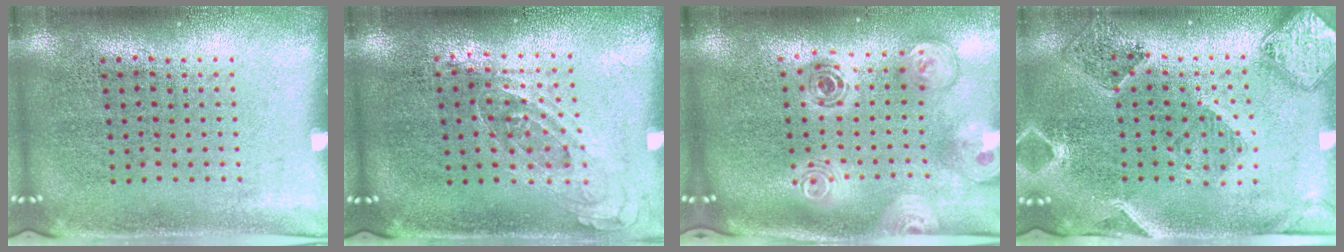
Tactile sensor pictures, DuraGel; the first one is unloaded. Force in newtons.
{"total": 0.7, "press": 0.5, "slide": 0.4}
{"total": 2.0, "press": 1.7, "slide": 1.0}
{"total": 1.6, "press": 1.6, "slide": 0.3}